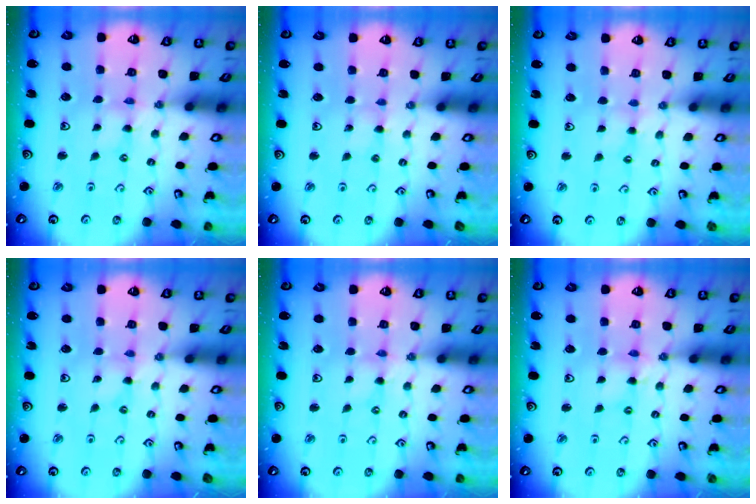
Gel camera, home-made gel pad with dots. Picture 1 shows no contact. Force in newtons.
{"total": 2.4, "press": 2.3, "slide": 0.3}
{"total": 2.1, "press": 2.0, "slide": 0.4}
{"total": 0.0}
{"total": 0.8, "press": 0.8, "slide": 0.2}
{"total": 3.5, "press": 3.5, "slide": 0.3}